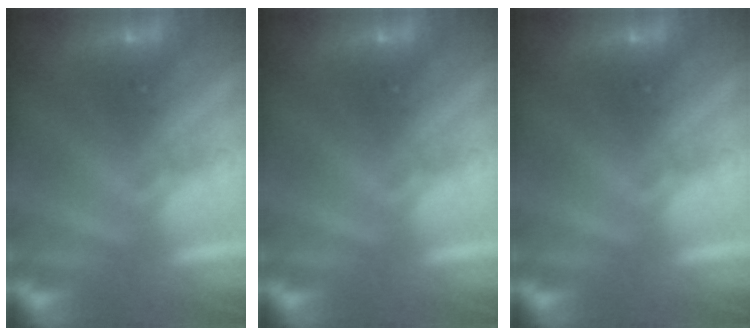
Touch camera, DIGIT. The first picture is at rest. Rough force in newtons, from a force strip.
{"total": 0.0}
{"total": 0.0}